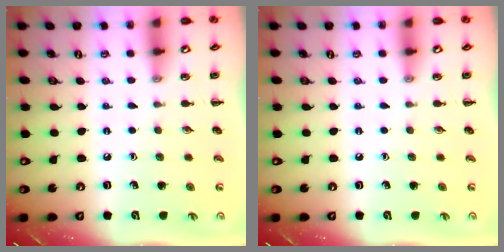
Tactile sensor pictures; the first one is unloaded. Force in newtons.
{"total": 0.0}